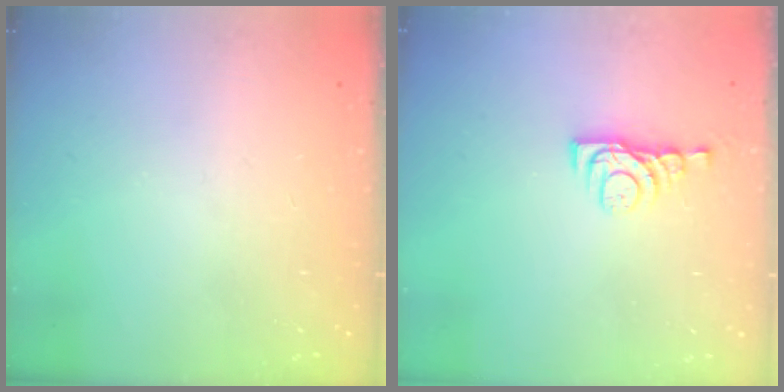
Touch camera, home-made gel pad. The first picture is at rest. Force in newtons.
{"total": 5.0, "press": 4.9, "slide": 0.7}